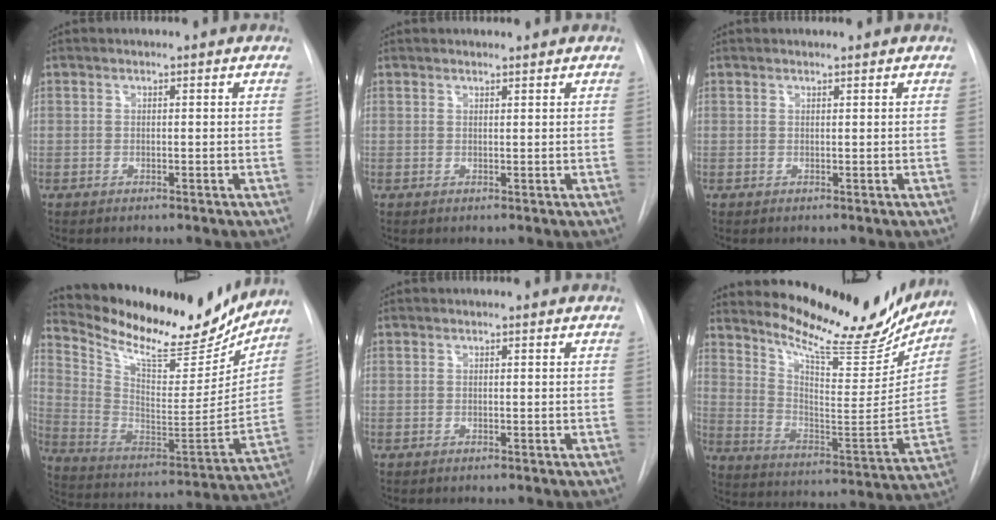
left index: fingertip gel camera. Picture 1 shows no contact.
{"total": 1.9, "force": [1.8, 0.3, 0.5], "torque": [-0.007, 0.014, 0.027]}
{"total": 0.9, "force": [0.9, 0.0, 0.2], "torque": [-0.005, 0.010, 0.017]}
{"total": 23.4, "force": [20.7, 5.9, 9.3], "torque": [-0.168, -0.032, 0.319]}
{"total": 0.0}
{"total": 20.5, "force": [18.6, 4.0, 7.8], "torque": [-0.120, -0.058, 0.268]}